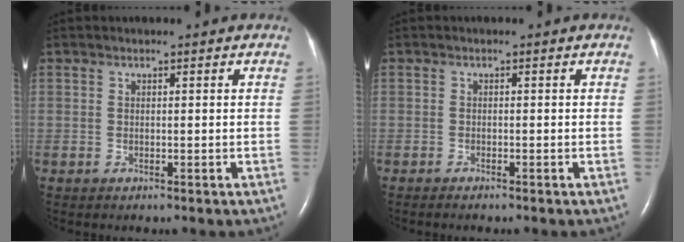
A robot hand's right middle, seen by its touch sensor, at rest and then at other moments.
{"total": 1.3, "force": [-1.1, 0.0, 0.7], "torque": [-0.014, -0.002, -0.013]}